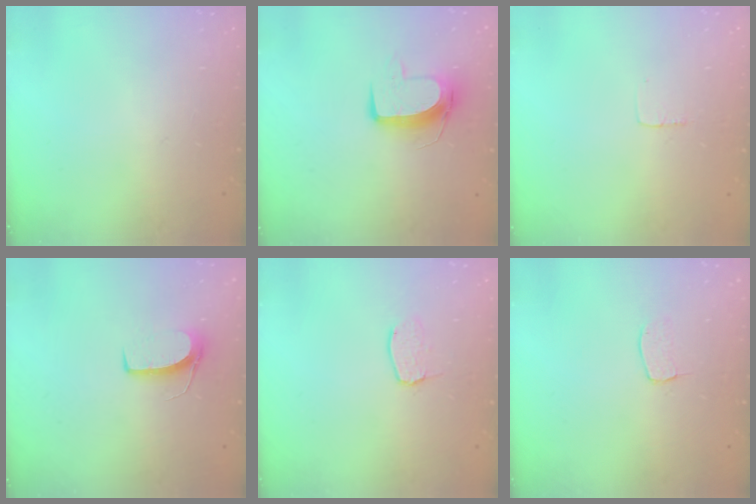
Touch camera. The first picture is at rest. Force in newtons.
{"total": 10.5, "press": 10.4, "slide": 0.9}
{"total": 2.3, "press": 2.3, "slide": 0.1}
{"total": 7.0, "press": 7.0, "slide": 0.4}
{"total": 4.9, "press": 4.9, "slide": 0.3}
{"total": 4.6, "press": 4.6, "slide": 0.3}